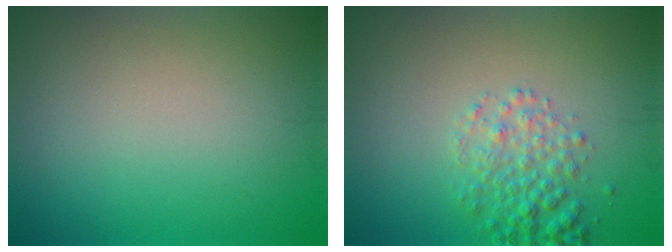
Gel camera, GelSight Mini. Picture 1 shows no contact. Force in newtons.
{"total": 2.9, "press": 2.9, "slide": 0.2}